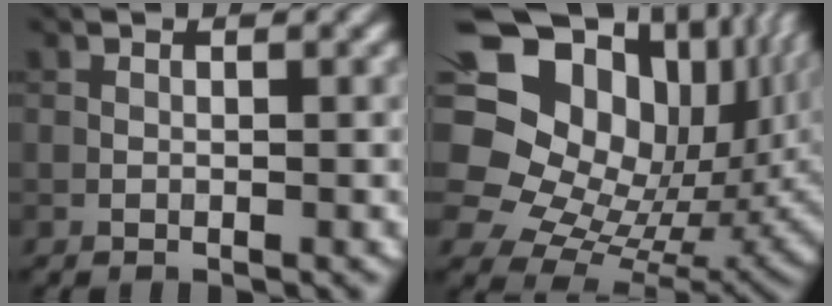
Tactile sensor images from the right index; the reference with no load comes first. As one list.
[{"total": 19.3, "force": [5.0, 15.0, 11.1], "torque": [-0.235, 0.030, 0.114]}]